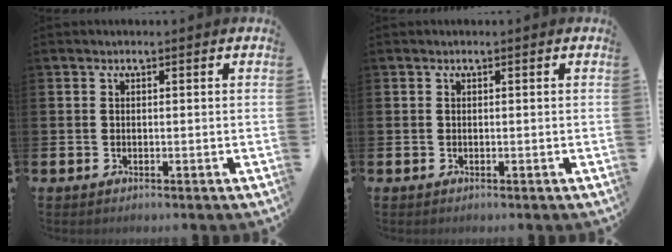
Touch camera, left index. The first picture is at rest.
{"total": 0.0}